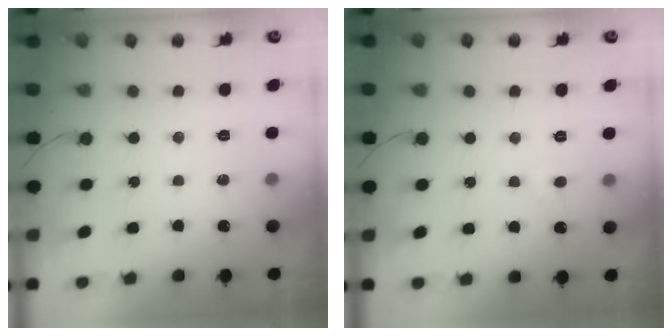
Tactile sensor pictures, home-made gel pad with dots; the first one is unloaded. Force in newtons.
{"total": 3.5, "press": 3.5, "slide": 0.4}